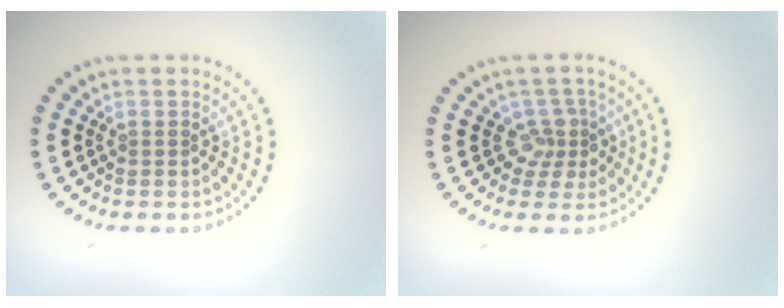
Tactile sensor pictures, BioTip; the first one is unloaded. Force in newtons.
{"total": 2.4, "press": 1.7, "slide": 1.6}